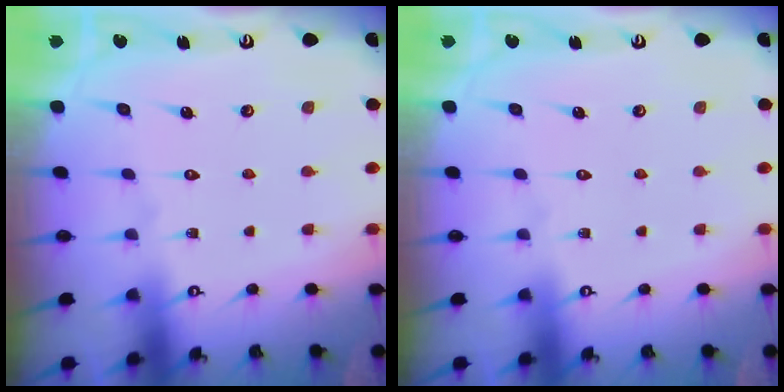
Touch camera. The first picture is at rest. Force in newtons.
{"total": 0.0}